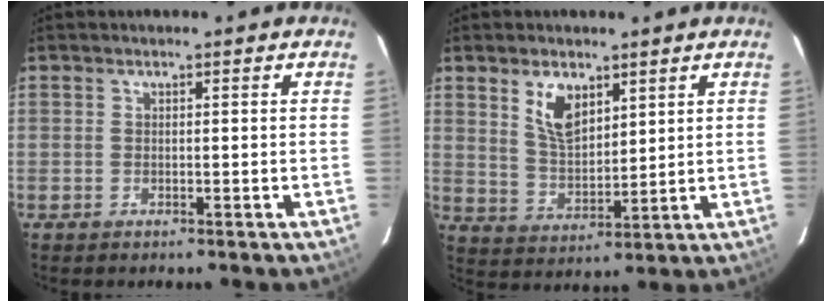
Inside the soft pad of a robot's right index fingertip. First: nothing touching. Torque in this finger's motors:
{"motor_torque": [0.21, 0.16, 0.15, 0.08]}